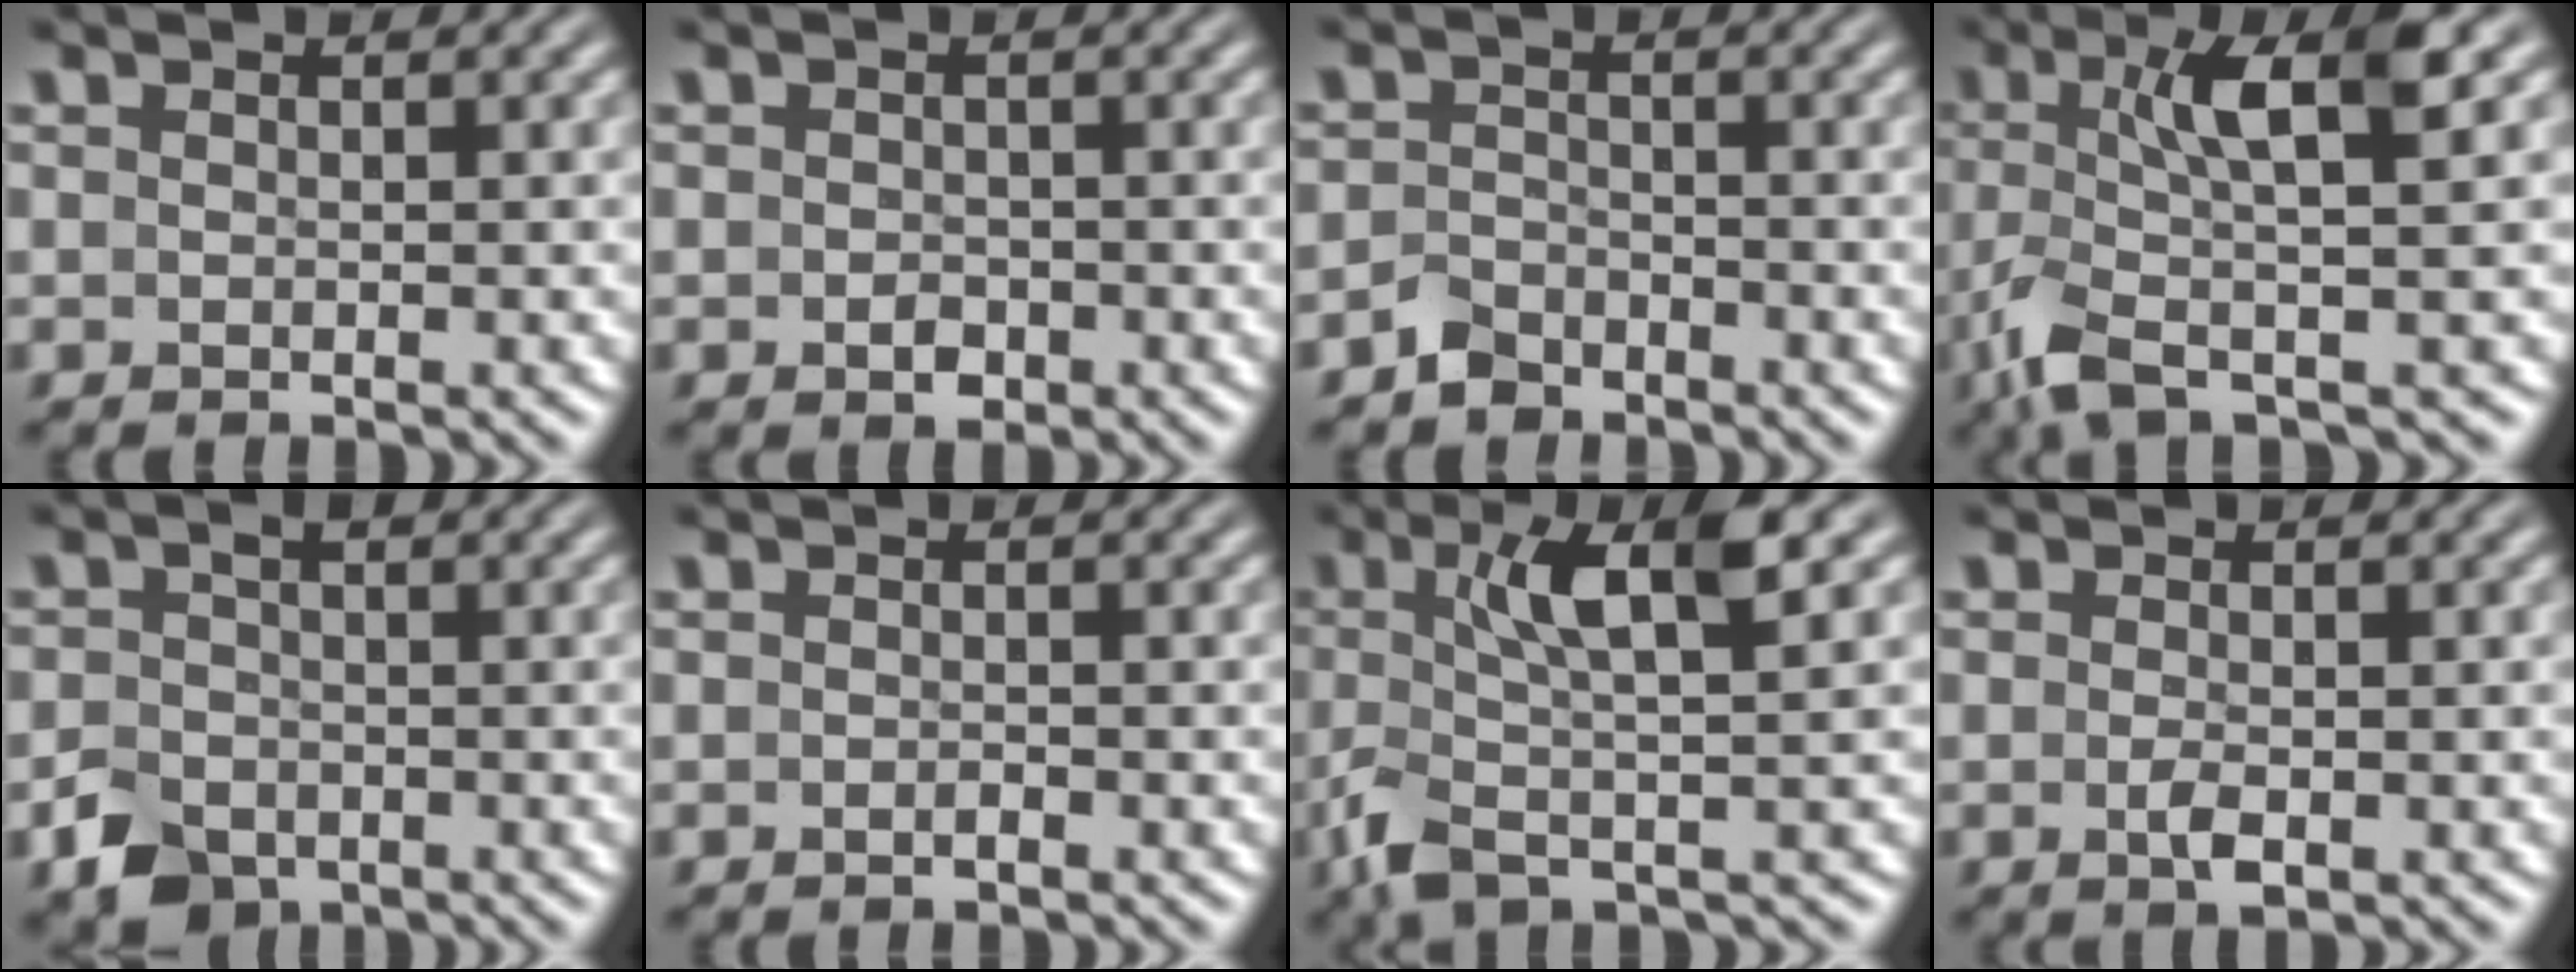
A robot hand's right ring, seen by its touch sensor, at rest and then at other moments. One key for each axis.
{"total": 1.1, "fx": -0.7, "fy": 0.7, "fz": 0.6, "tx": -0.003, "ty": -0.008, "tz": -0.006}
{"total": 2.7, "fx": -2.6, "fy": 0.8, "fz": 0.0, "tx": -0.001, "ty": -0.010, "tz": -0.044}
{"total": 6.1, "fx": -0.8, "fy": 1.4, "fz": 5.9, "tx": -0.125, "ty": -0.010, "tz": 0.001}
{"total": 3.0, "fx": -2.1, "fy": 1.8, "fz": 1.1, "tx": -0.015, "ty": -0.016, "tz": -0.034}
{"total": 0.5, "fx": -0.5, "fy": -0.1, "fz": 0.2, "tx": -0.006, "ty": 0.000, "tz": -0.009}
{"total": 5.6, "fx": -0.5, "fy": 1.6, "fz": 5.3, "tx": -0.116, "ty": -0.004, "tz": -0.001}
{"total": 1.4, "fx": -0.6, "fy": 0.2, "fz": 1.2, "tx": -0.024, "ty": -0.007, "tz": -0.006}